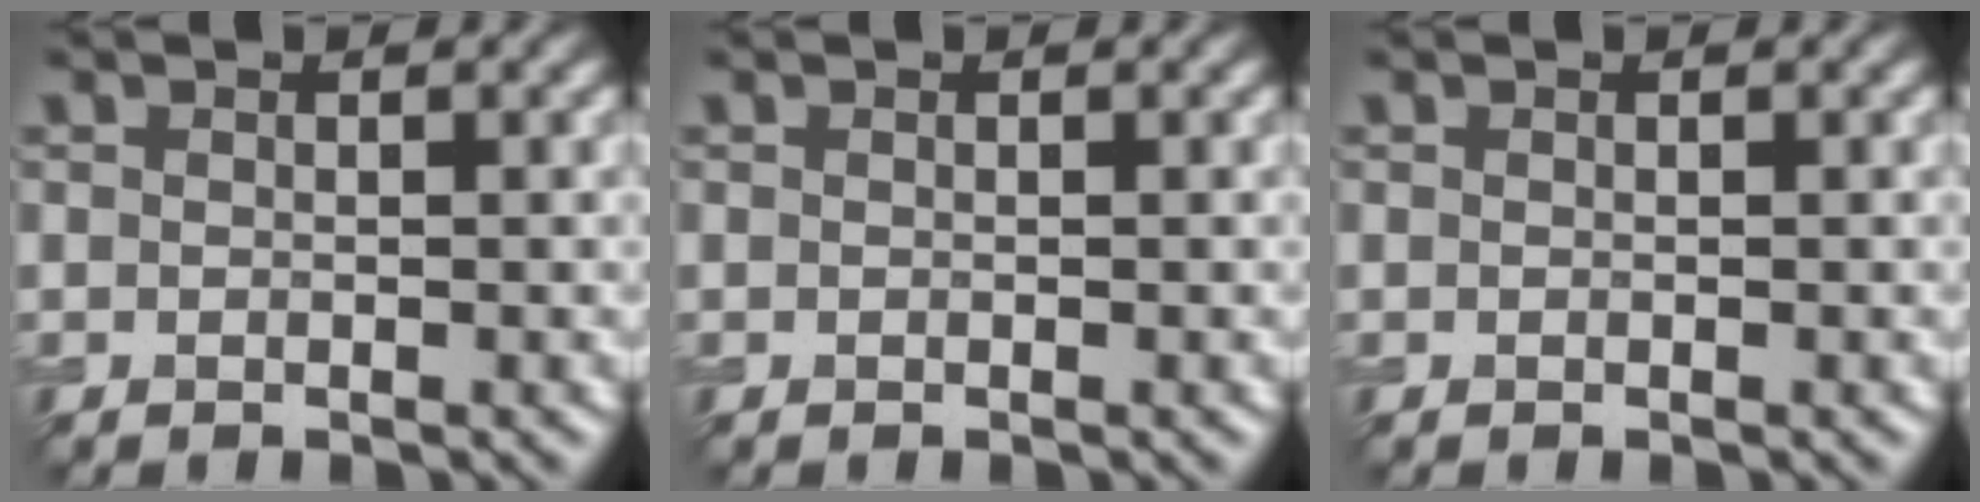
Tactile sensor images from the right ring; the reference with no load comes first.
{"total": 0.0}
{"total": 0.0}